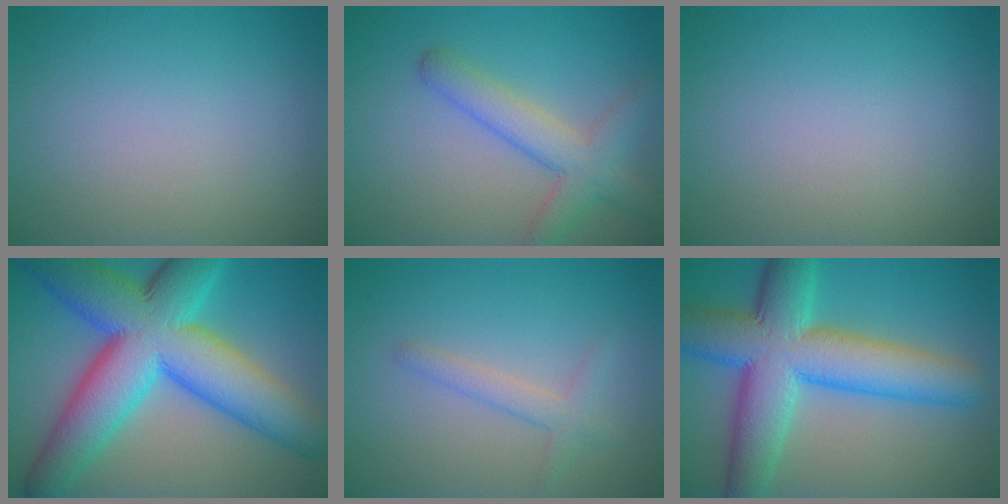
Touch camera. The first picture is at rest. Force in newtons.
{"total": 4.4, "press": 4.4, "slide": 0.2}
{"total": 0.0}
{"total": 14.5, "press": 14.5, "slide": 0.2}
{"total": 1.9, "press": 1.9, "slide": 0.1}
{"total": 11.2, "press": 11.2, "slide": 0.3}